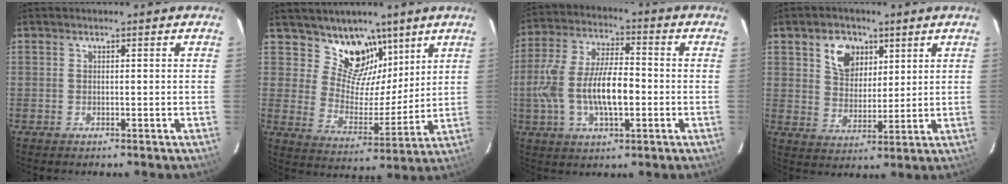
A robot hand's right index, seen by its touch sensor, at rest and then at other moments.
{"total": 11.6, "force": [7.9, 7.4, 4.1], "torque": [-0.066, -0.016, 0.140]}
{"total": 13.9, "force": [-2.4, 5.3, 12.6], "torque": [-0.254, 0.002, -0.043]}
{"total": 7.9, "force": [3.9, 5.7, 3.9], "torque": [-0.064, 0.015, 0.073]}